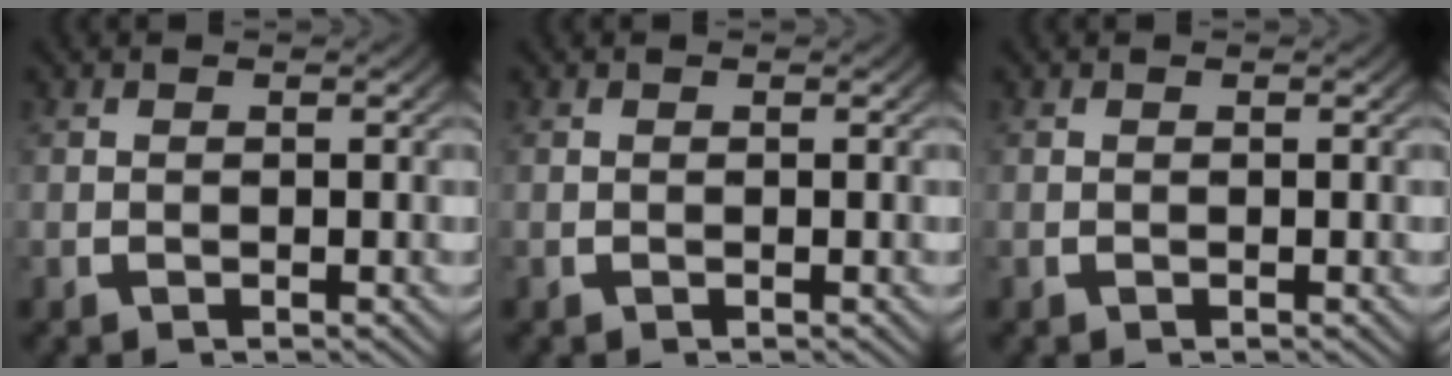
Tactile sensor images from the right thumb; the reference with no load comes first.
{"total": 0.0}
{"total": 0.0}